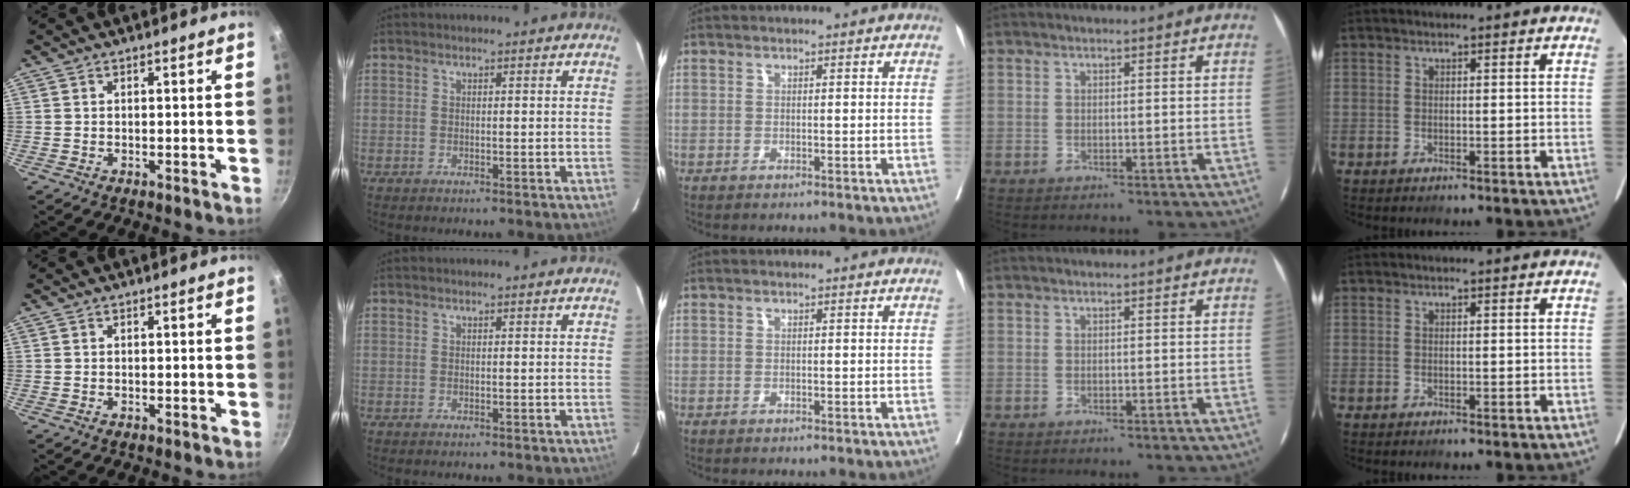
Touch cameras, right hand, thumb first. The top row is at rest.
{}